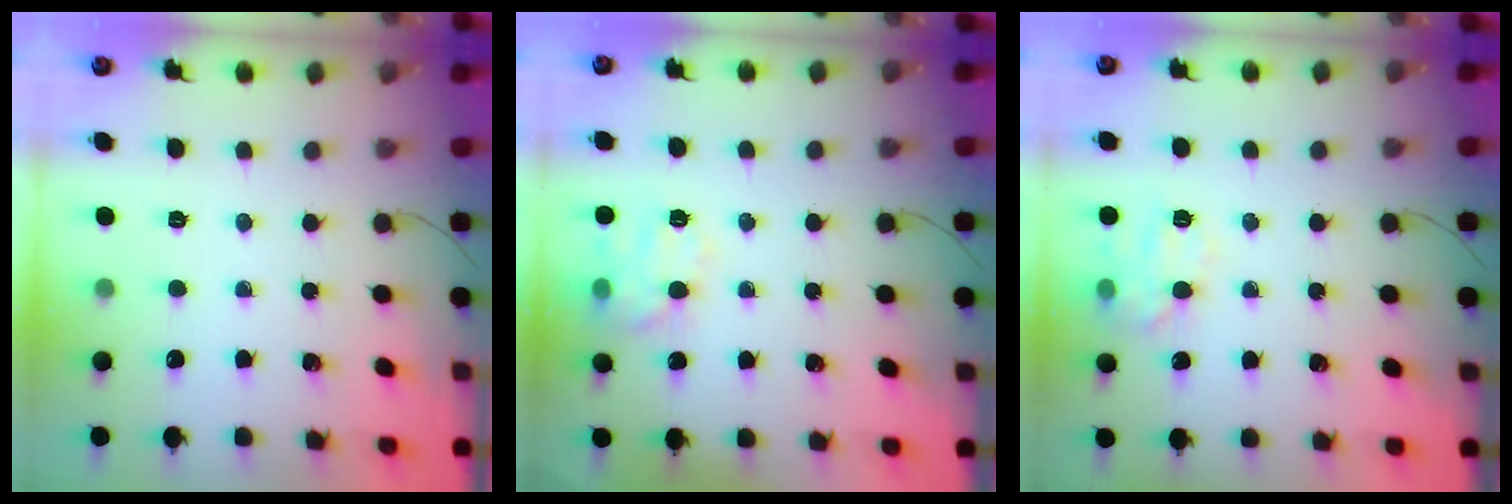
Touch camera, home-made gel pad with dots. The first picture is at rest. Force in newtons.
{"total": 11.0, "press": 11.0, "slide": 0.4}
{"total": 9.8, "press": 9.8, "slide": 0.2}